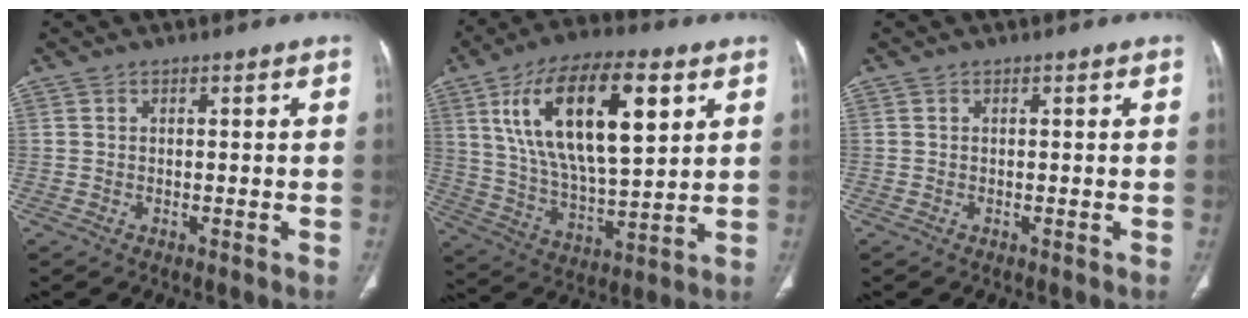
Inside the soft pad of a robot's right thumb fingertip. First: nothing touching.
{"total": 22.9, "force": [8.4, 9.4, 19.1], "torque": [-0.325, -0.021, 0.150]}
{"total": 0.0}